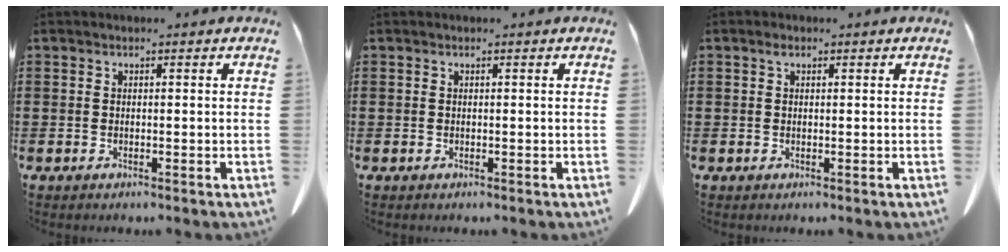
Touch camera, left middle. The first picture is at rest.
{"total": 0.0}
{"total": 1.0, "force": [0.5, 0.7, 0.5], "torque": [-0.013, 0.004, 0.010]}